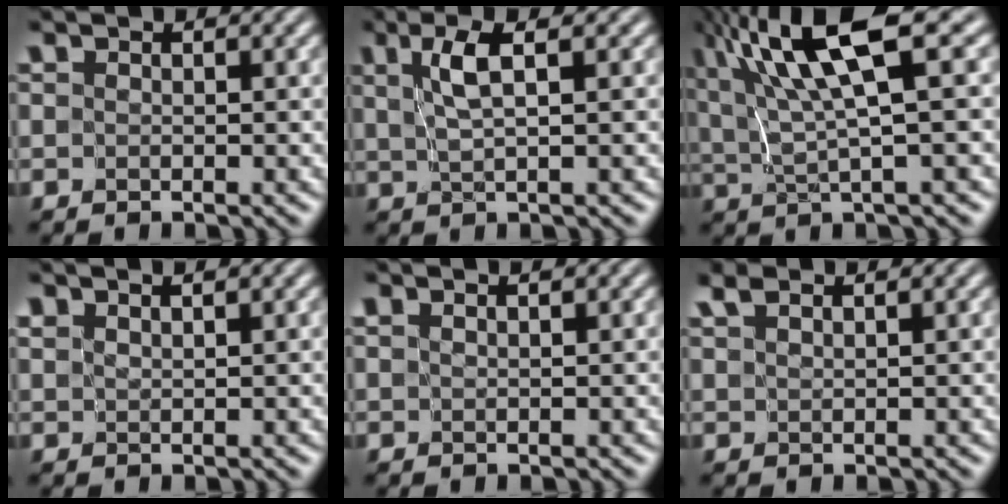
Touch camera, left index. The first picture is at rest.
{"total": 3.3, "force": [1.4, 0.5, 2.9], "torque": [-0.057, 0.004, 0.028]}
{"total": 9.9, "force": [4.4, 1.7, 8.7], "torque": [-0.158, 0.017, 0.085]}
{"total": 2.0, "force": [1.7, 0.4, 0.9], "torque": [-0.003, 0.006, 0.019]}
{"total": 1.2, "force": [1.1, 0.2, 0.6], "torque": [-0.006, -0.002, 0.015]}
{"total": 1.8, "force": [1.6, 0.1, 0.8], "torque": [-0.015, 0.006, 0.031]}